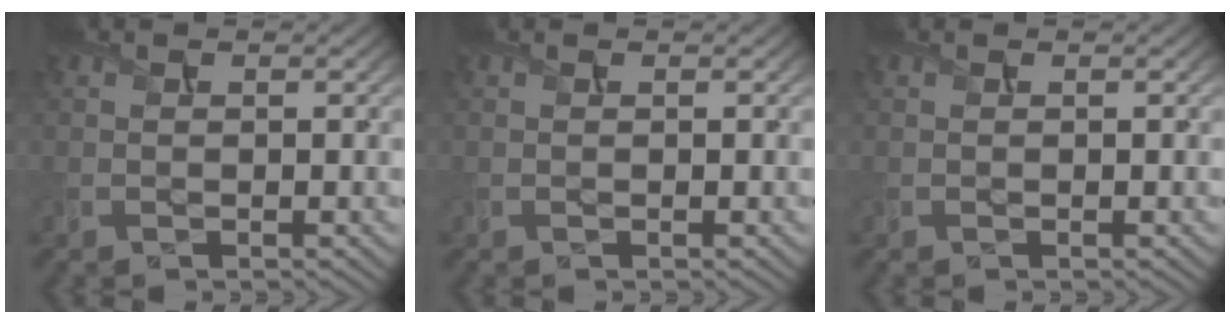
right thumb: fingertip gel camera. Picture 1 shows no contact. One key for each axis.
{"total": 0.0}
{"total": 0.0}